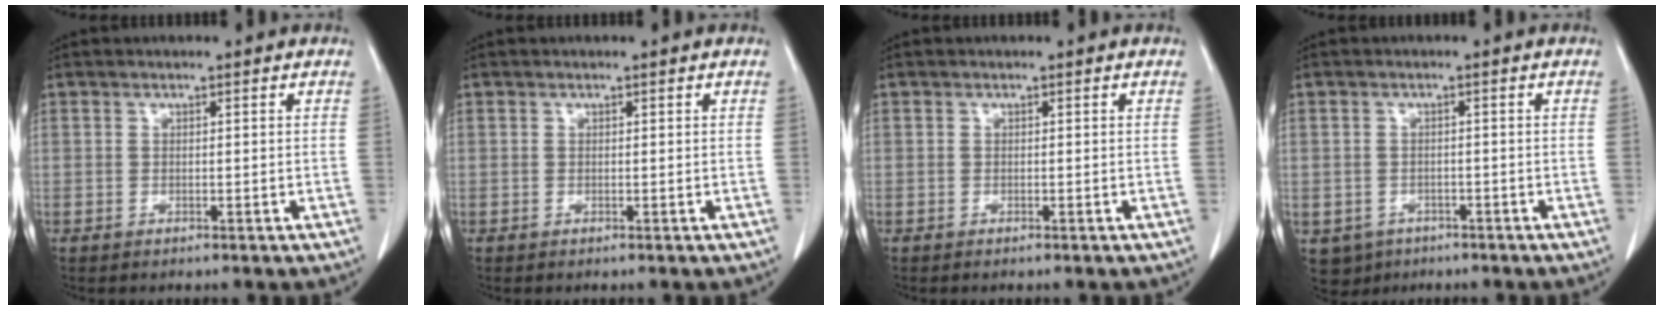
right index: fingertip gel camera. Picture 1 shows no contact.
{"total": 0.0}
{"total": 0.0}
{"total": 4.7, "force": [-2.5, 3.9, 0.7], "torque": [-0.008, 0.005, -0.034]}